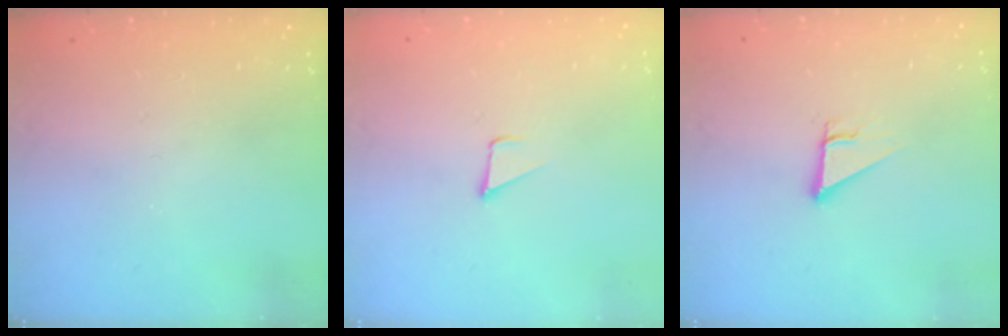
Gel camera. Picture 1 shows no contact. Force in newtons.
{"total": 1.5, "press": 1.5, "slide": 0.1}
{"total": 2.5, "press": 2.5, "slide": 0.2}